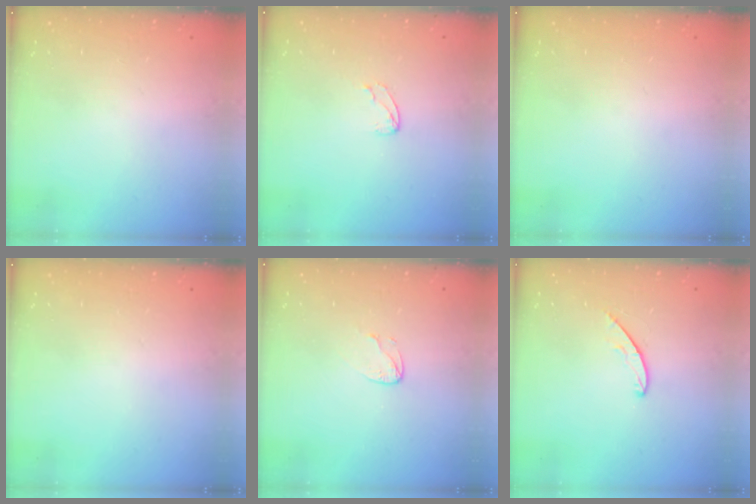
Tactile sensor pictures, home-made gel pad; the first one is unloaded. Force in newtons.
{"total": 2.5, "press": 2.5, "slide": 0.2}
{"total": 0.0}
{"total": 0.0}
{"total": 4.0, "press": 4.0, "slide": 0.4}
{"total": 4.5, "press": 4.5, "slide": 0.4}